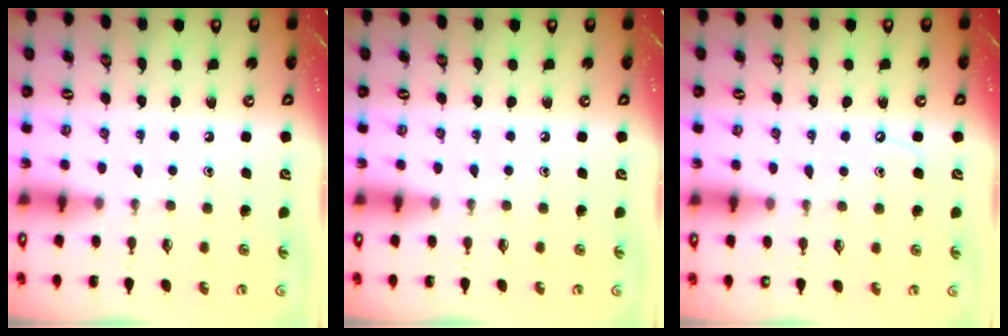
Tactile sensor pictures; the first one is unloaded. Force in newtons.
{"total": 0.0}
{"total": 3.6, "press": 3.6, "slide": 0.4}